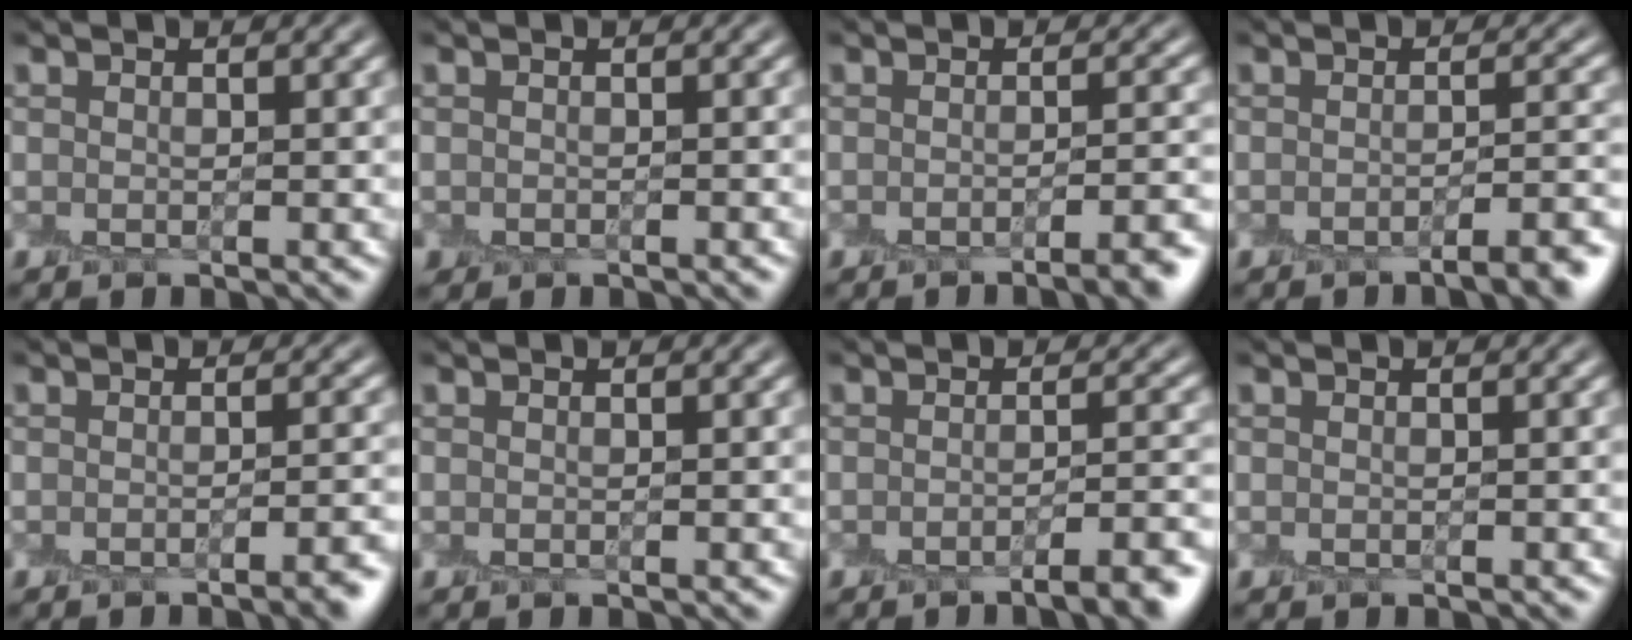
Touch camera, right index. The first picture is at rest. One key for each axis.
{"total": 0.6, "fx": -0.4, "fy": 0.4, "fz": 0.0, "tx": 0.000, "ty": -0.005, "tz": -0.006}
{"total": 4.3, "fx": -2.4, "fy": 1.2, "fz": 3.3, "tx": -0.028, "ty": 0.003, "tz": -0.035}
{"total": 4.2, "fx": -2.6, "fy": 1.0, "fz": 3.1, "tx": -0.030, "ty": 0.005, "tz": -0.041}
{"total": 3.2, "fx": -1.6, "fy": 0.9, "fz": 2.6, "tx": -0.019, "ty": 0.003, "tz": -0.028}
{"total": 0.0}
{"total": 4.7, "fx": -2.8, "fy": 1.2, "fz": 3.5, "tx": -0.036, "ty": 0.004, "tz": -0.043}
{"total": 0.0}